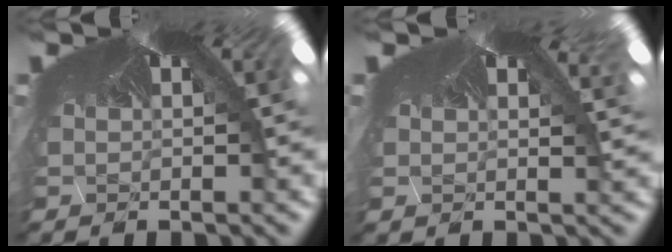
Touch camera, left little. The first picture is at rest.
{"total": 1.2, "force": [1.1, 0.2, -0.3], "torque": [-0.004, 0.006, 0.013]}